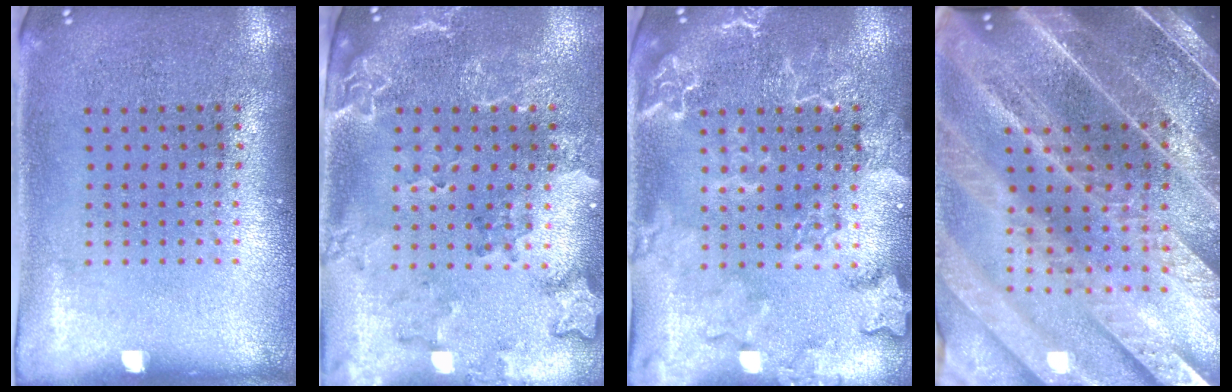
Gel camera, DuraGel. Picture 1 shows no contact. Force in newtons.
{"total": 2.0, "press": 1.9, "slide": 0.7}
{"total": 2.4, "press": 2.3, "slide": 0.5}
{"total": 5.5, "press": 4.7, "slide": 2.9}